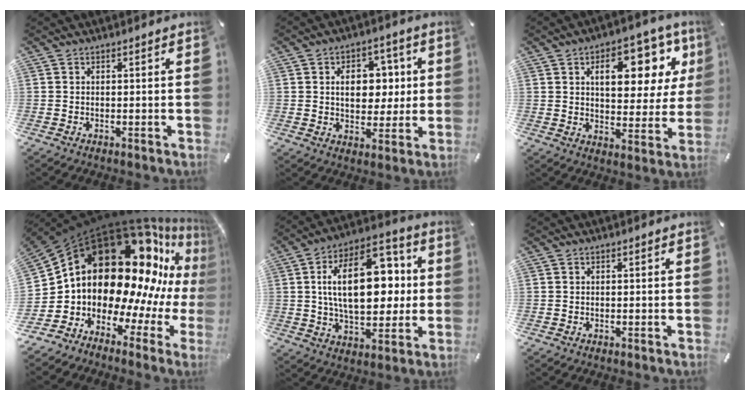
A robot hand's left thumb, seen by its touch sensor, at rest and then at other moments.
{"total": 10.6, "force": [1.9, 8.0, 6.8], "torque": [-0.092, -0.001, 0.029]}
{"total": 16.0, "force": [7.0, 8.9, 11.3], "torque": [-0.146, -0.028, 0.110]}
{"total": 24.9, "force": [9.5, 16.0, 16.5], "torque": [-0.235, -0.142, 0.205]}
{"total": 22.8, "force": [3.1, 13.0, 18.5], "torque": [-0.309, 0.005, 0.046]}
{"total": 0.0}